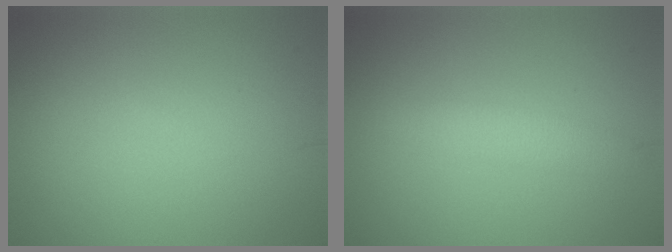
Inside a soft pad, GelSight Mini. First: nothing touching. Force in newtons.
{"total": 2.1, "press": 2.1, "slide": 0.1}